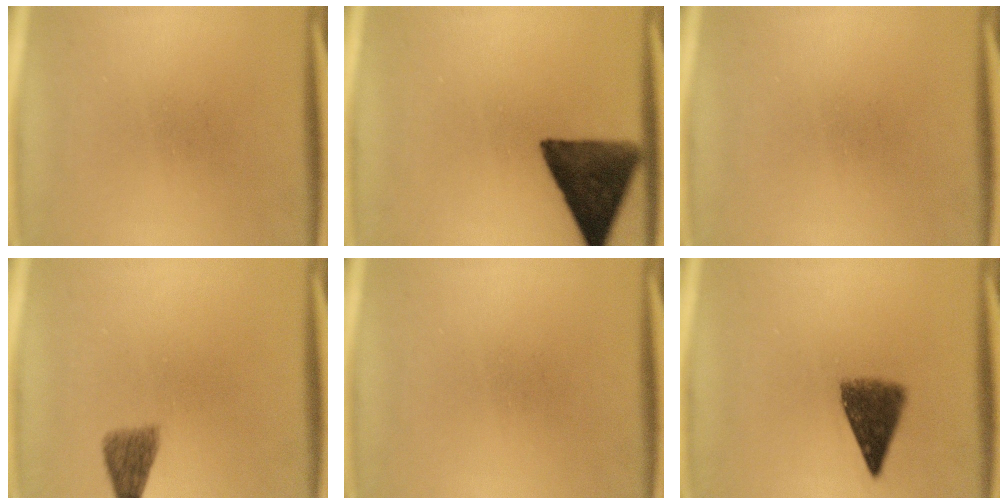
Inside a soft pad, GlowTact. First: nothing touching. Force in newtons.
{"total": 13.0}
{"total": 0.0}
{"total": 3.7}
{"total": 0.0}
{"total": 7.0}